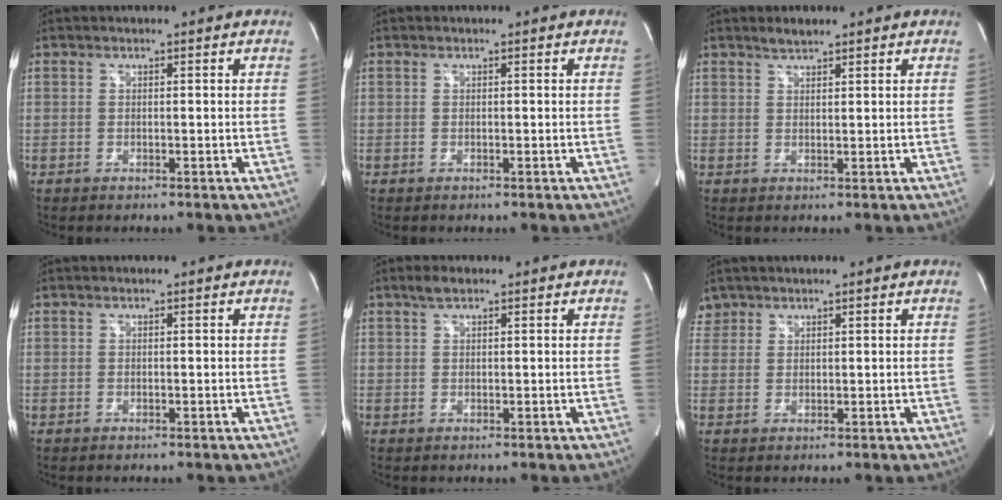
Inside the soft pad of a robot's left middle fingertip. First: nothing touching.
{"total": 0.0}
{"total": 1.7, "force": [1.6, 0.4, 0.6], "torque": [-0.016, 0.003, 0.031]}
{"total": 0.0}
{"total": 1.9, "force": [1.4, 0.7, 1.1], "torque": [-0.026, 0.009, 0.027]}
{"total": 2.4, "force": [1.9, 1.4, -0.3], "torque": [0.011, 0.011, 0.036]}